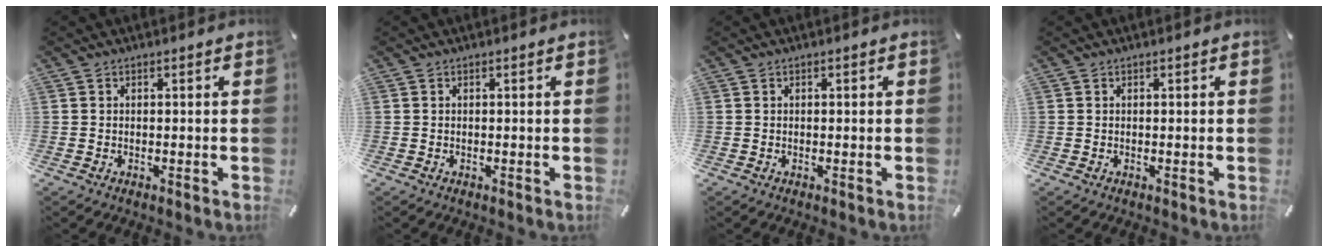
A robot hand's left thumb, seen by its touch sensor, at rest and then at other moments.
{"total": 0.0}
{"total": 0.0}
{"total": 0.0}